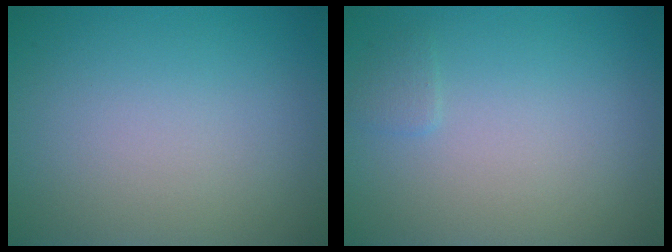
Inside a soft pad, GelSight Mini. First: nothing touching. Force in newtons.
{"total": 0.7, "press": 0.7, "slide": 0.1}